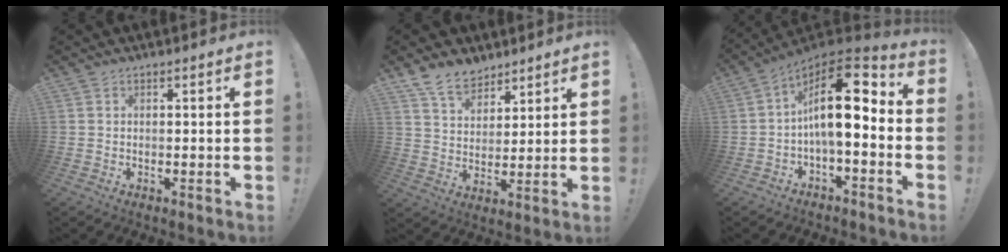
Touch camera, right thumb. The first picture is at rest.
{"total": 9.7, "force": [7.5, 5.6, 2.6], "torque": [-0.048, -0.052, 0.147]}
{"total": 16.1, "force": [1.6, 6.5, 14.6], "torque": [-0.237, -0.003, 0.025]}